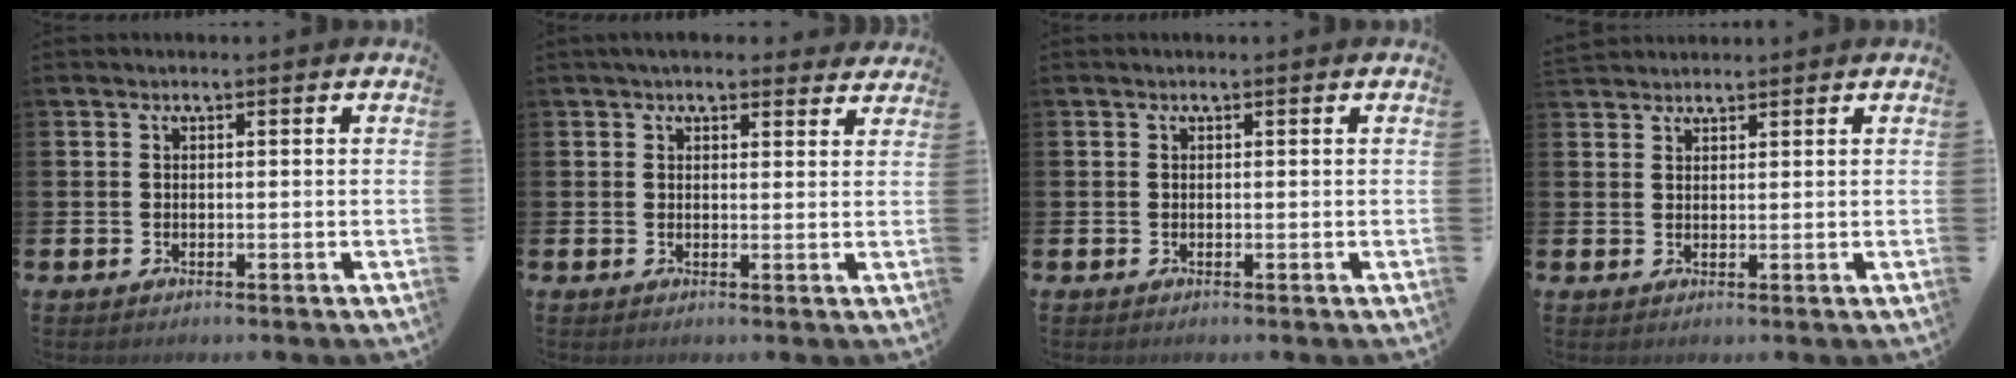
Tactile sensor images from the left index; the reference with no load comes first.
{"total": 3.2, "force": [3.0, 1.0, 0.6], "torque": [-0.009, -0.010, 0.052]}
{"total": 0.0}
{"total": 2.1, "force": [2.0, 0.6, -0.1], "torque": [0.004, -0.005, 0.037]}